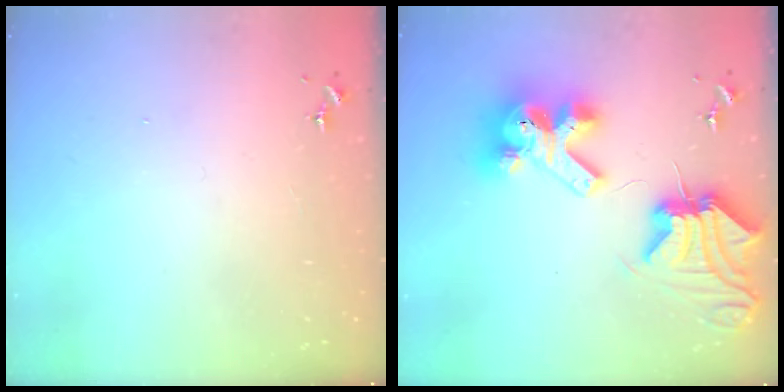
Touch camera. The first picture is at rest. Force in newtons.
{"total": 15.9, "press": 15.8, "slide": 1.7}